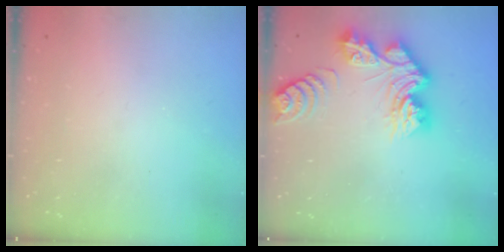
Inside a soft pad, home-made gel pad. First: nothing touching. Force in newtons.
{"total": 13.6, "press": 13.6, "slide": 1.3}